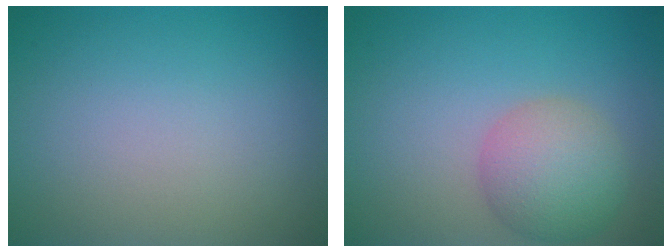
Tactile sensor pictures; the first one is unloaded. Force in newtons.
{"total": 4.8, "press": 4.8, "slide": 0.1}